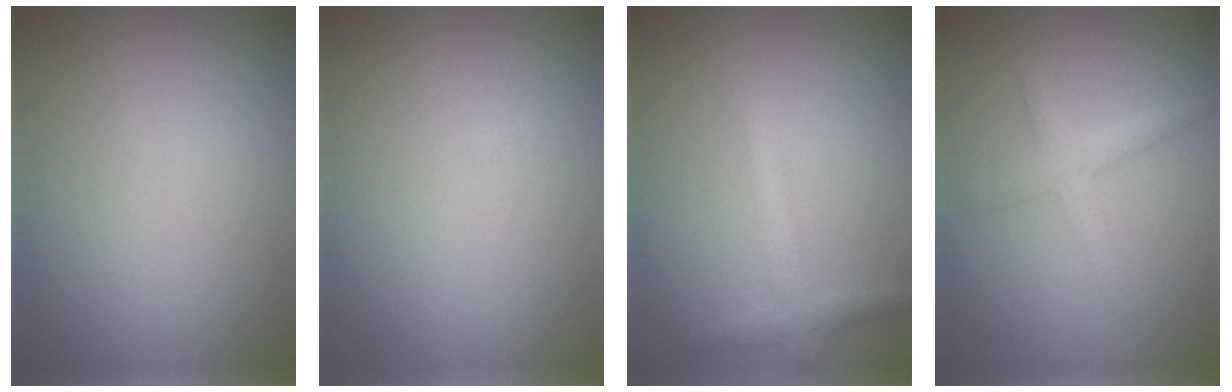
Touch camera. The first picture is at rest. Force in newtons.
{"total": 0.0}
{"total": 2.3, "press": 2.3, "slide": 0.1}
{"total": 2.2, "press": 2.2, "slide": 0.1}